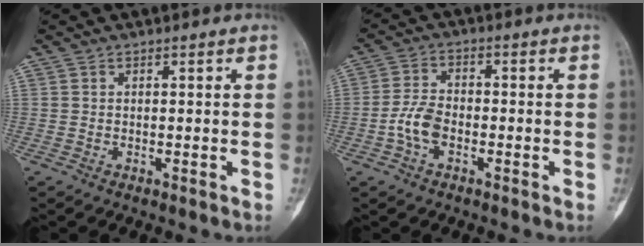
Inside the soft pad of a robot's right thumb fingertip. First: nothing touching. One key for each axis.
{"total": 5.7, "fx": -2.0, "fy": 3.4, "fz": 4.1, "tx": -0.084, "ty": 0.020, "tz": -0.043}